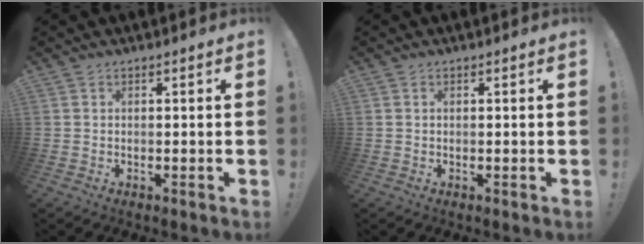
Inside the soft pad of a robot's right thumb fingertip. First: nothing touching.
{"total": 0.0}